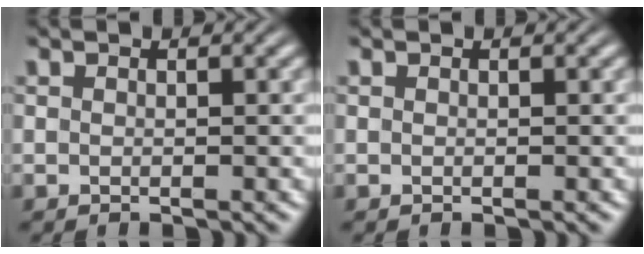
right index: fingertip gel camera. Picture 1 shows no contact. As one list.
[{"total": 0.0}]